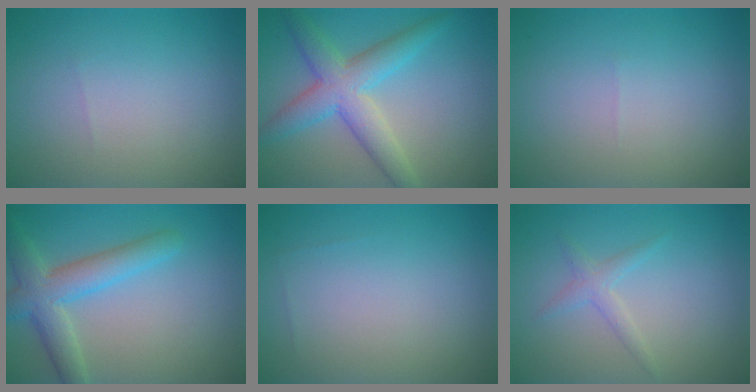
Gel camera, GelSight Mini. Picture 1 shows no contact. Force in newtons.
{"total": 5.6, "press": 5.6, "slide": 0.2}
{"total": 0.0}
{"total": 4.8, "press": 4.8, "slide": 0.3}
{"total": 0.0}
{"total": 1.4, "press": 1.4, "slide": 0.1}